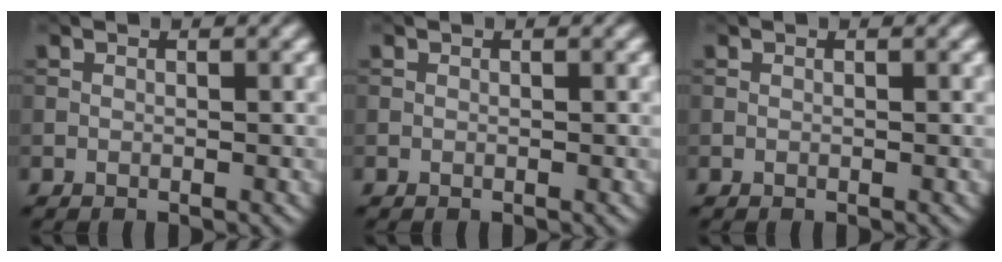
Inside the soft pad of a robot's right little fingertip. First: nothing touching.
{"total": 0.0}
{"total": 0.0}